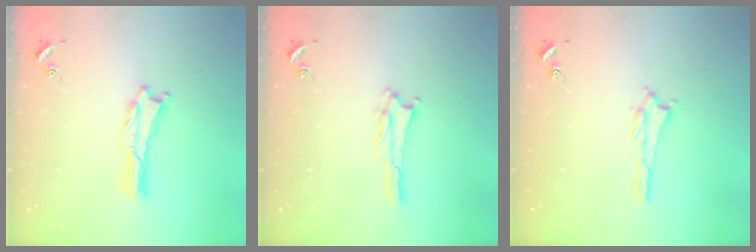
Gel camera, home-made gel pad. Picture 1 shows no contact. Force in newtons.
{"total": 1.4, "press": 1.4, "slide": 0.2}
{"total": 1.4, "press": 1.4, "slide": 0.3}